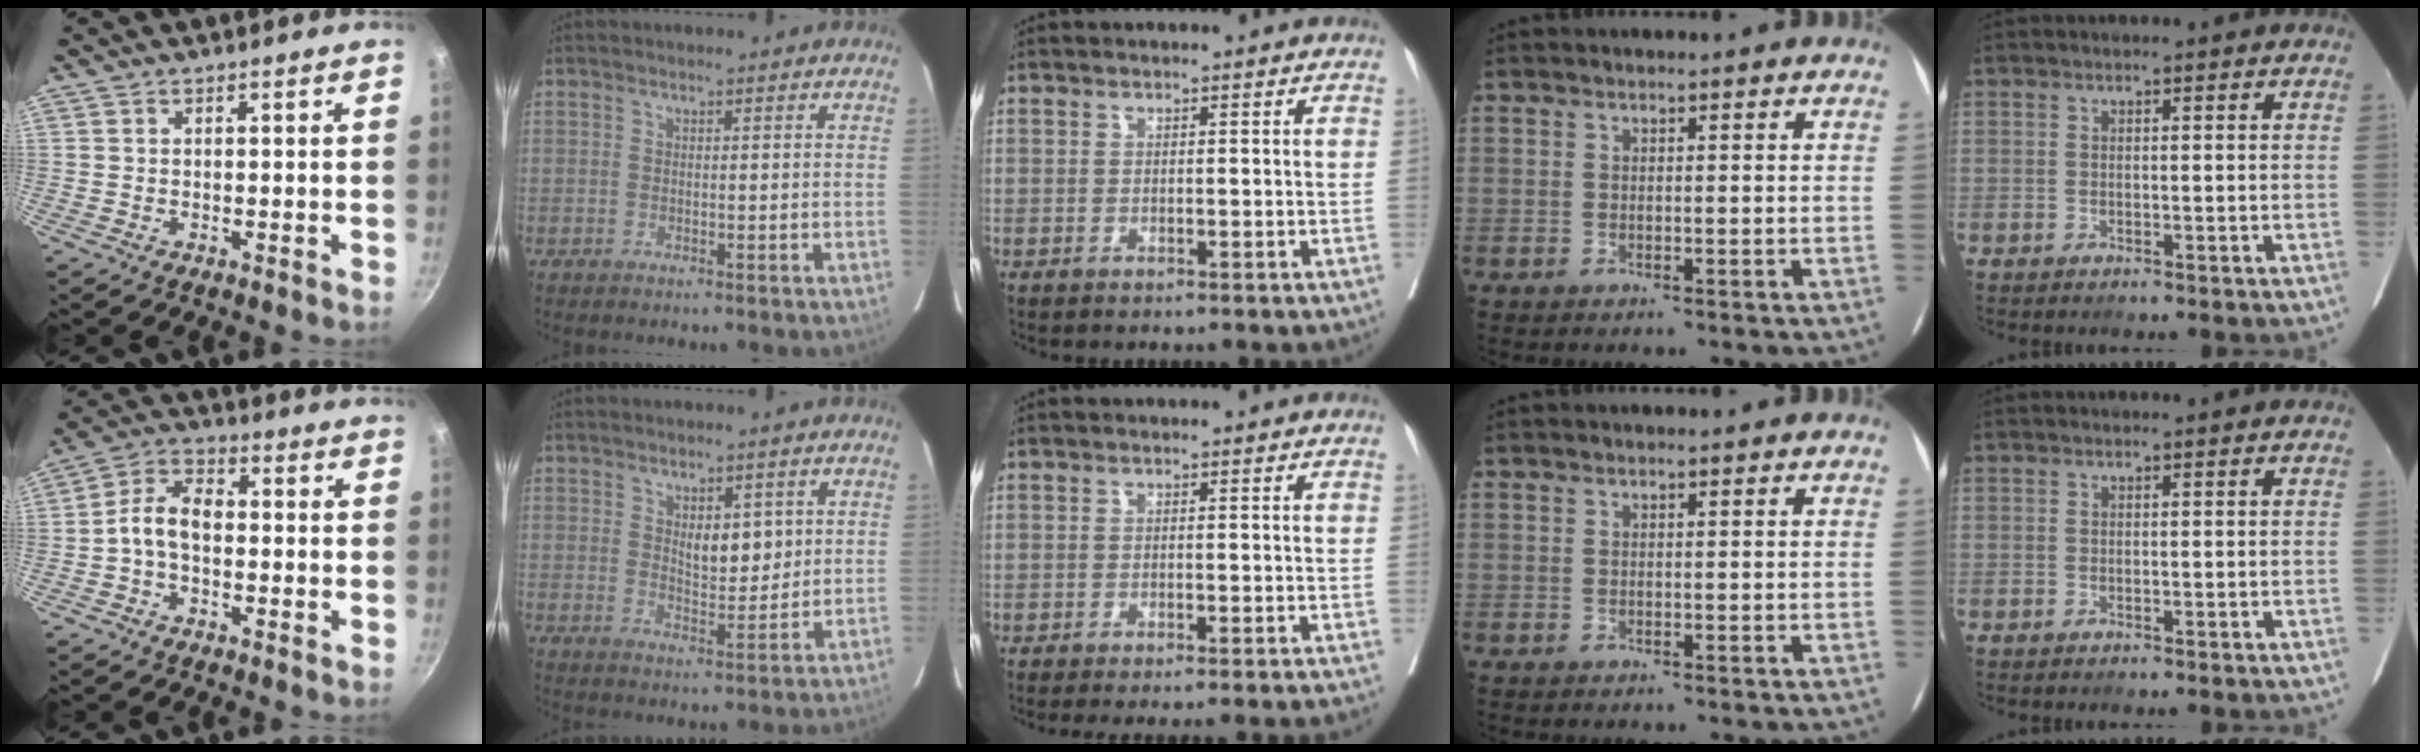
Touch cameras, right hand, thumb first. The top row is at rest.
{"thumb": {"total": 7.9, "force": [-1.1, 5.0, 6.0], "torque": [-0.104, 0.032, -0.031]}, "index": {"total": 5.1, "force": [1.7, 2.3, 4.2], "torque": [-0.066, -0.005, 0.033]}, "middle": {"total": 9.5, "force": [-8.6, -1.1, 3.7], "torque": [-0.015, -0.027, -0.107]}}